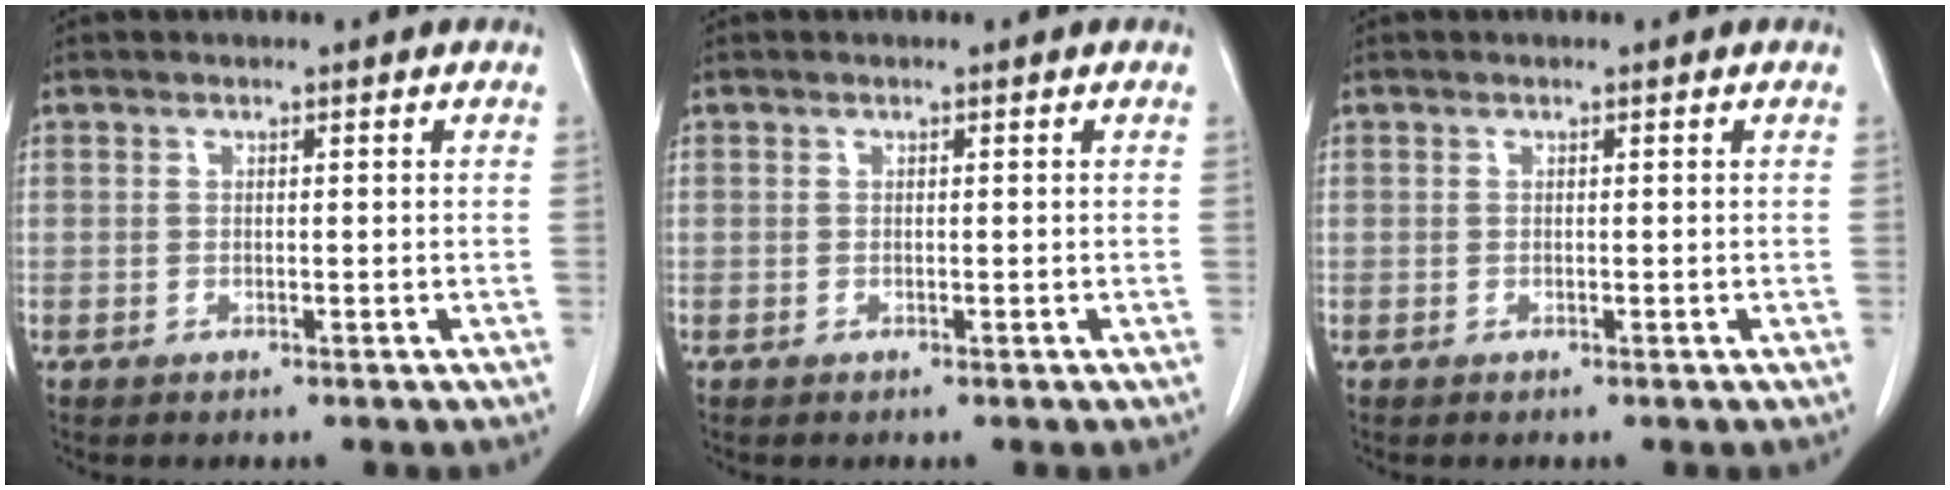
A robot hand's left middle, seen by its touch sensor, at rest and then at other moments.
{"total": 0.0}
{"total": 0.0}